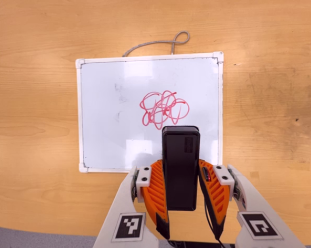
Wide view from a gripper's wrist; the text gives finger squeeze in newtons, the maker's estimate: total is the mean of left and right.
{"total": 3.6, "left": 2.3, "right": 4.9}